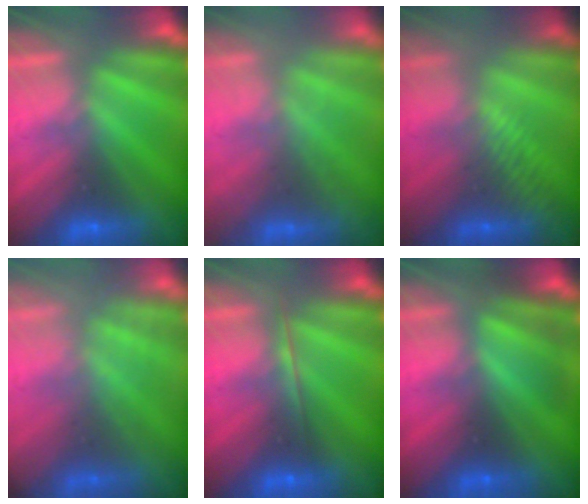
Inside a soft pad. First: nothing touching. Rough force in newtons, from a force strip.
{"total": 1.7}
{"total": 2.9}
{"total": 2.8}
{"total": 1.7}
{"total": 3.0}